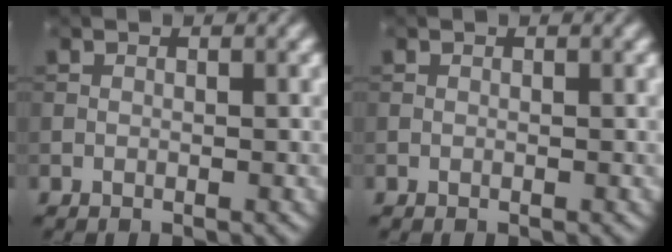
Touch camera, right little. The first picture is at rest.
{"total": 0.0}